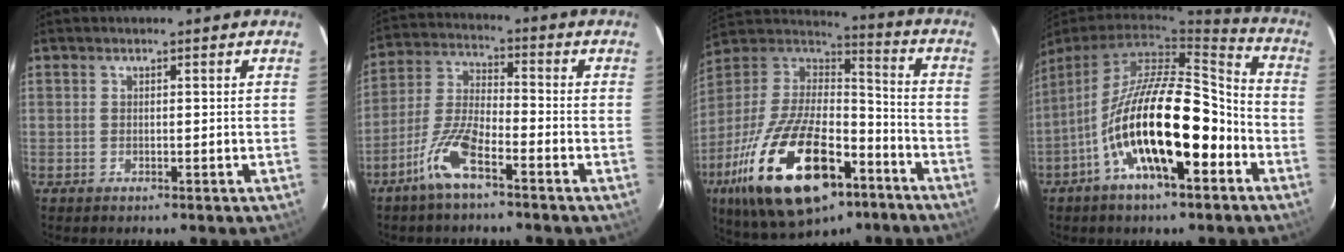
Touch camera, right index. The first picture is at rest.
{"total": 9.2, "force": [-5.9, 2.2, 6.7], "torque": [-0.149, 0.002, -0.118]}
{"total": 29.9, "force": [-15.3, 13.7, 21.7], "torque": [-0.423, -0.025, -0.247]}
{"total": 19.5, "force": [-7.6, 6.5, 16.7], "torque": [-0.281, -0.008, -0.130]}